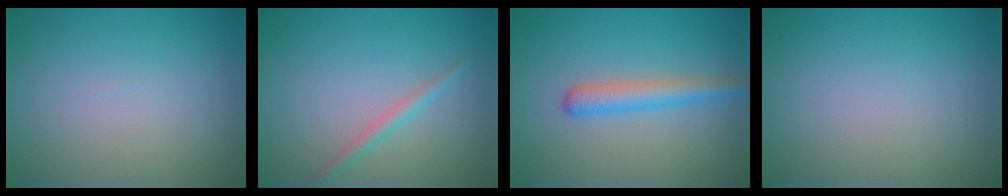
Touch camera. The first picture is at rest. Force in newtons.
{"total": 1.4, "press": 1.4, "slide": 0.1}
{"total": 2.7, "press": 2.7, "slide": 0.1}
{"total": 0.0}